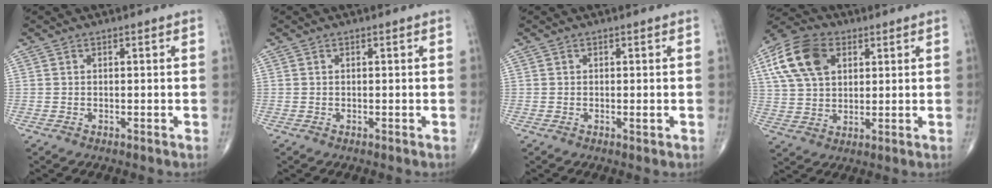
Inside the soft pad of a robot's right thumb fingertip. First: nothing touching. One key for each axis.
{"total": 0.0}
{"total": 0.6, "fx": -0.1, "fy": 0.1, "fz": 0.6, "tx": -0.010, "ty": -0.003, "tz": -0.001}
{"total": 13.6, "fx": 5.0, "fy": 8.8, "fz": 9.0, "tx": -0.166, "ty": 0.002, "tz": 0.091}